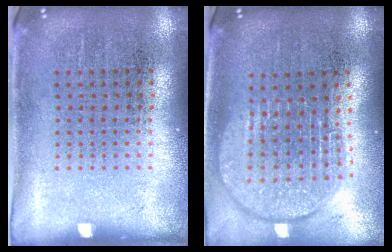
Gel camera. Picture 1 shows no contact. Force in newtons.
{"total": 1.9, "press": 1.5, "slide": 1.1}